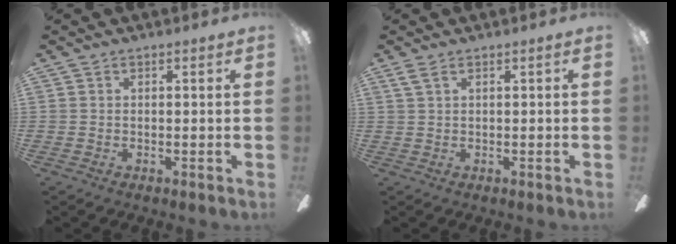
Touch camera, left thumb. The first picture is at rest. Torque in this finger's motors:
{"motor_torque": [0.55, 0.37, 0.72, -0.35, 0.08]}